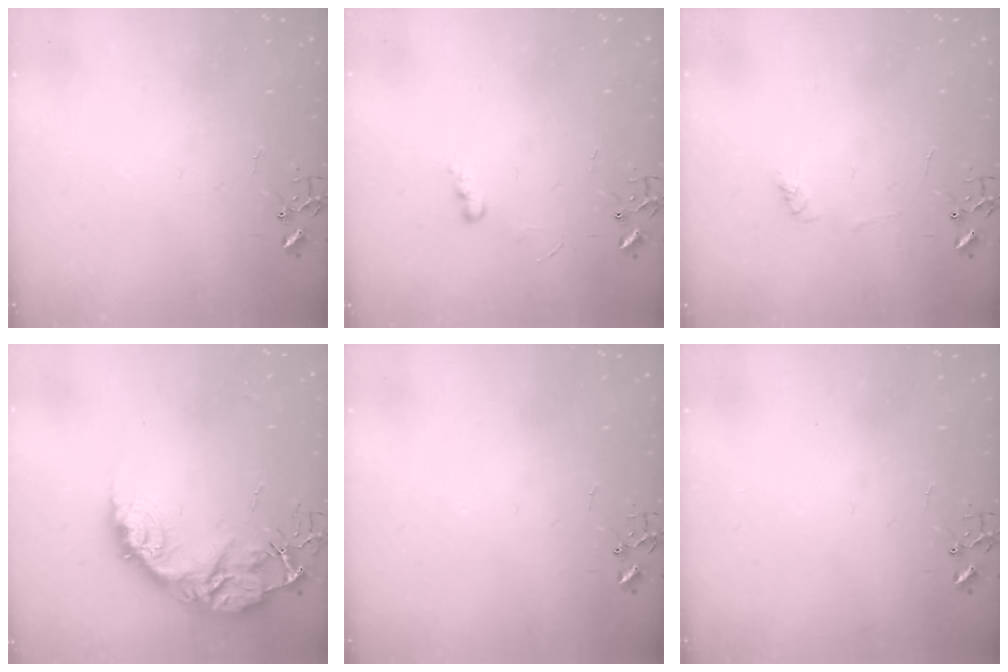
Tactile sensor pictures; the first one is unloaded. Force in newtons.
{"total": 5.6, "press": 5.6, "slide": 0.7}
{"total": 3.7, "press": 3.7, "slide": 0.5}
{"total": 16.1, "press": 16.0, "slide": 1.5}
{"total": 0.0}
{"total": 0.0}